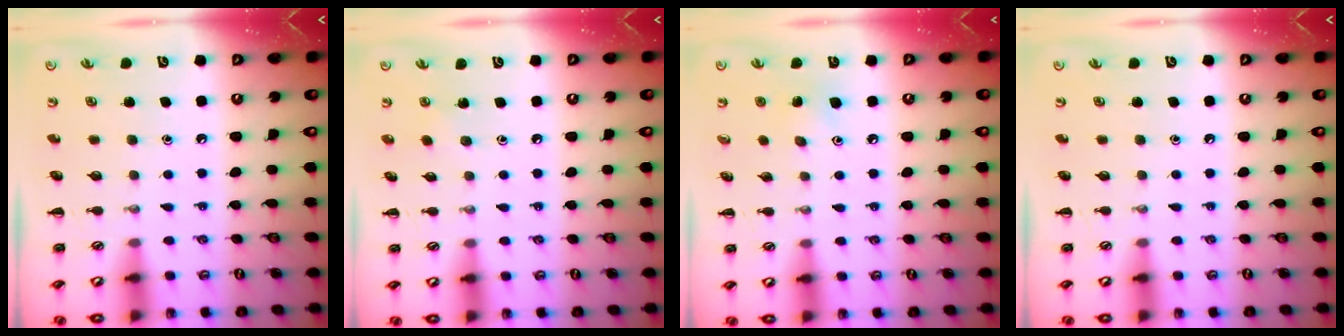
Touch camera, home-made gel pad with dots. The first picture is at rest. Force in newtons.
{"total": 4.0, "press": 3.9, "slide": 1.0}
{"total": 2.9, "press": 2.8, "slide": 0.8}
{"total": 0.0}